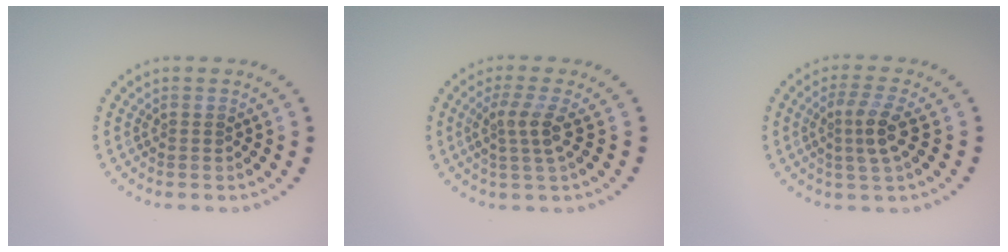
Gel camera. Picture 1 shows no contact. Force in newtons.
{"total": 2.6, "press": 2.0, "slide": 1.7}
{"total": 2.9, "press": 2.5, "slide": 1.4}